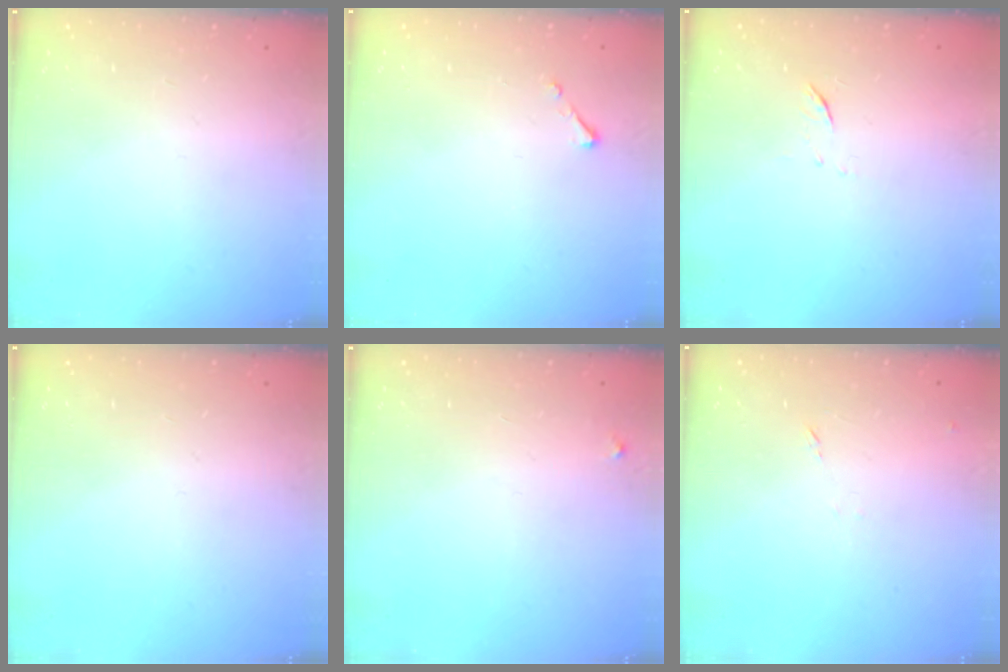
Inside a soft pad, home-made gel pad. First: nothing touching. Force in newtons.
{"total": 2.5, "press": 2.5, "slide": 0.3}
{"total": 5.2, "press": 5.1, "slide": 0.7}
{"total": 0.0}
{"total": 2.3, "press": 2.3, "slide": 0.2}
{"total": 7.2, "press": 7.1, "slide": 0.6}